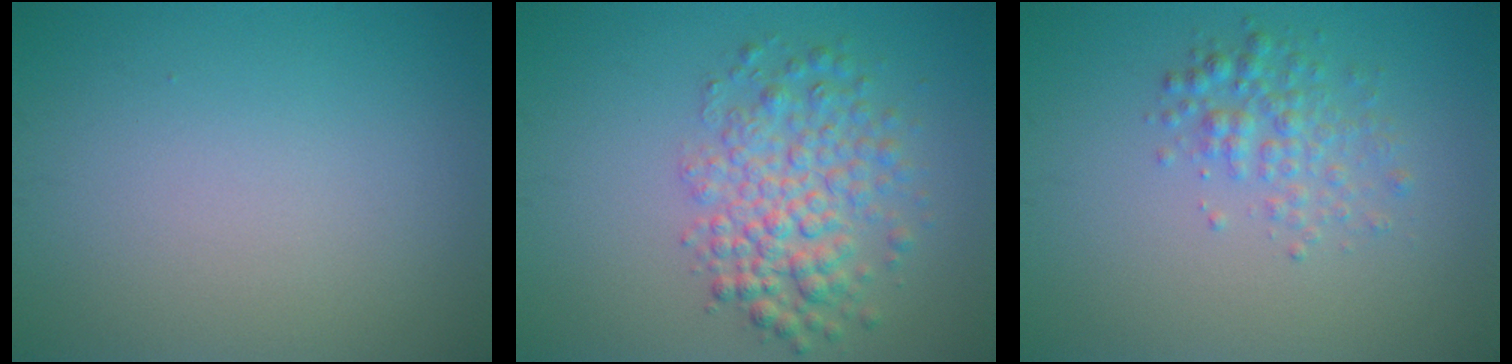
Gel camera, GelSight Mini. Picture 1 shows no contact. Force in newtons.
{"total": 5.0, "press": 5.0, "slide": 0.2}
{"total": 2.5, "press": 2.5, "slide": 0.1}